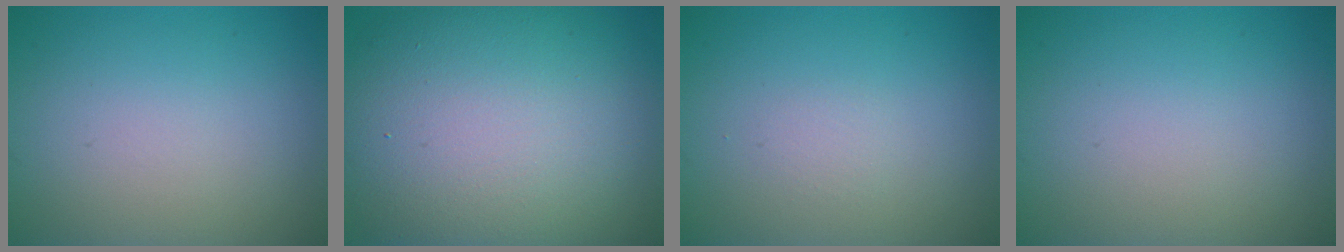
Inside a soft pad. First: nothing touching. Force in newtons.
{"total": 15.8, "press": 15.8, "slide": 0.9}
{"total": 0.0}
{"total": 0.0}